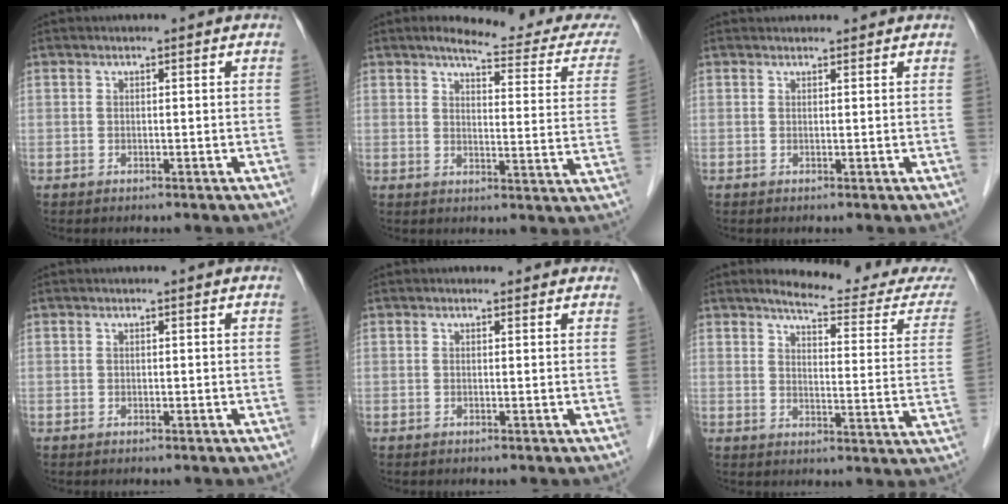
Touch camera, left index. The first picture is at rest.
{"total": 15.4, "force": [14.0, 2.3, 6.0], "torque": [-0.057, -0.039, 0.143]}
{"total": 1.4, "force": [1.4, 0.3, 0.1], "torque": [-0.008, 0.018, 0.023]}
{"total": 0.0}
{"total": 0.8, "force": [0.6, 0.6, 0.1], "torque": [-0.003, 0.003, 0.000]}
{"total": 15.2, "force": [14.5, 1.0, 4.6], "torque": [-0.049, -0.065, 0.159]}